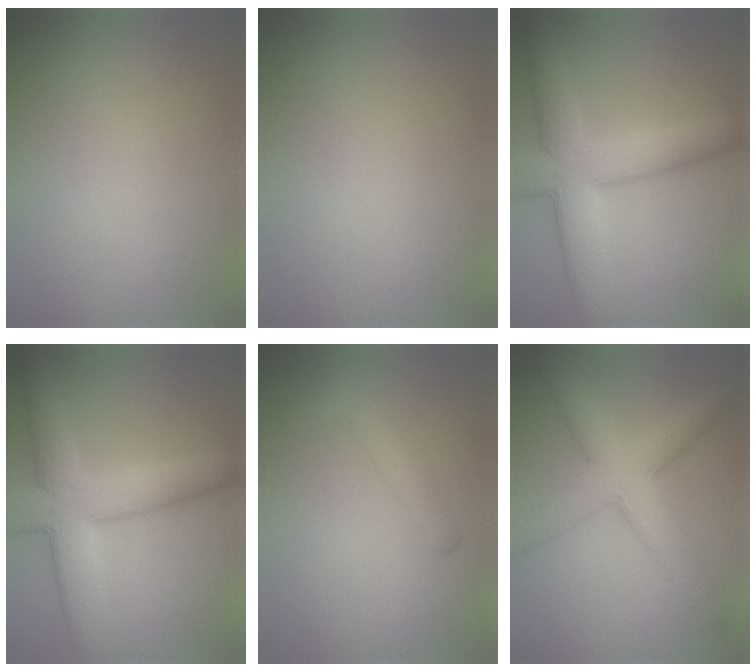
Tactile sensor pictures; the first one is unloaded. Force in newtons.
{"total": 0.0}
{"total": 7.5, "press": 7.5, "slide": 0.4}
{"total": 7.5, "press": 7.5, "slide": 0.4}
{"total": 2.3, "press": 2.3, "slide": 0.1}
{"total": 6.4, "press": 6.4, "slide": 0.2}